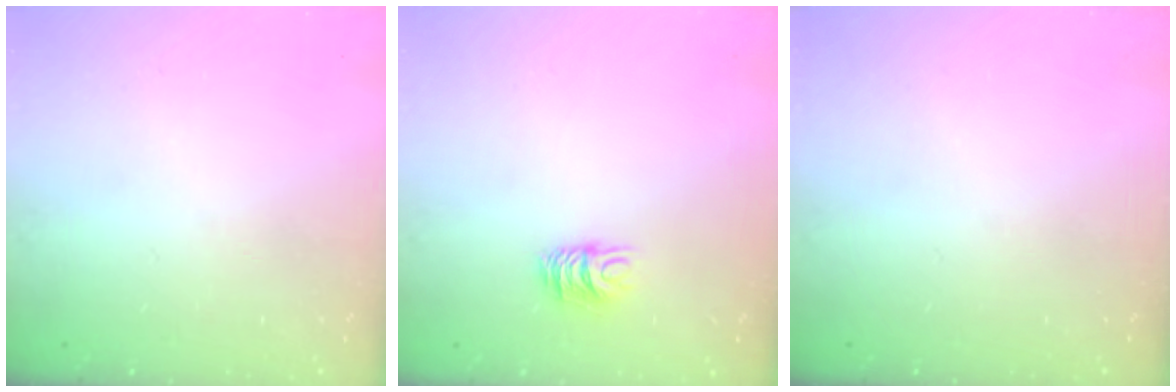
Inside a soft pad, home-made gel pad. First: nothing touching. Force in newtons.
{"total": 7.0, "press": 7.0, "slide": 0.5}
{"total": 0.0}